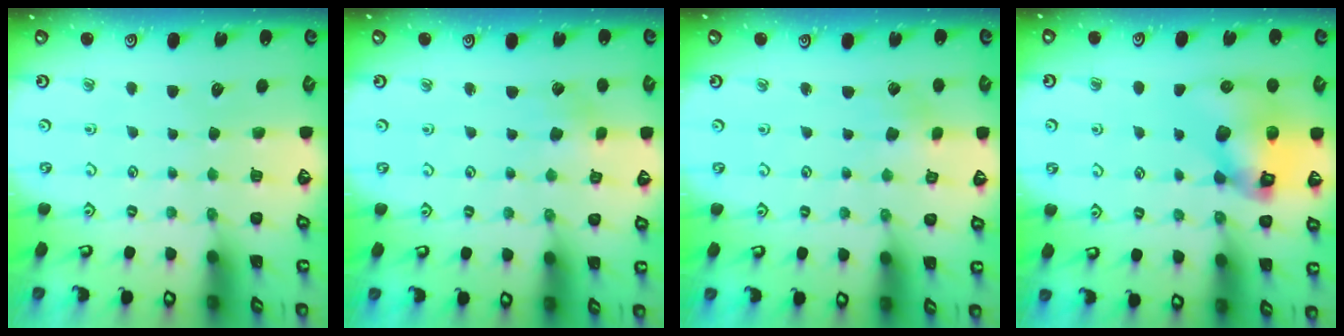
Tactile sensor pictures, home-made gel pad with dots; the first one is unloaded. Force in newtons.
{"total": 1.7, "press": 1.7, "slide": 0.2}
{"total": 1.7, "press": 1.7, "slide": 0.2}
{"total": 13.2, "press": 13.1, "slide": 1.9}